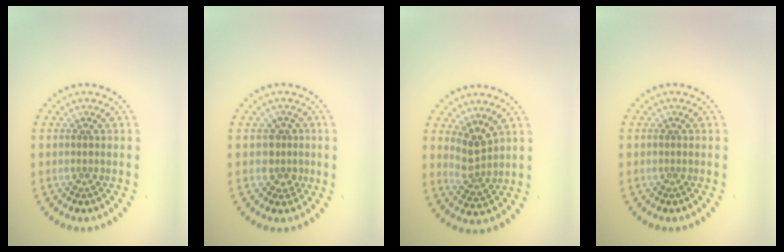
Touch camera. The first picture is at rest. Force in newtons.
{"total": 2.0, "press": 1.5, "slide": 1.3}
{"total": 2.5, "press": 1.9, "slide": 1.6}
{"total": 0.0}